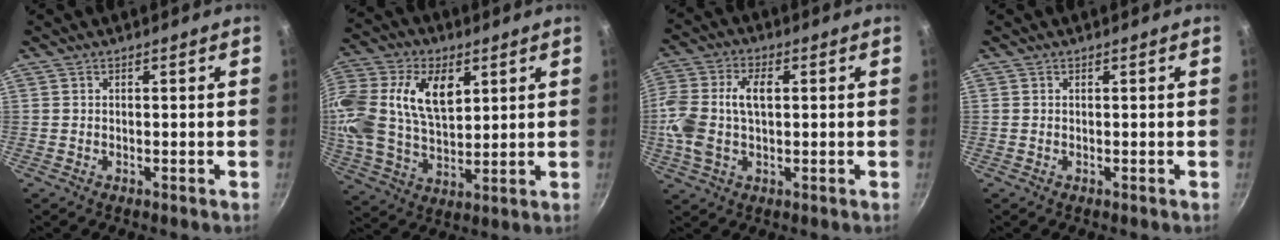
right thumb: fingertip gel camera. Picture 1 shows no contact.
{"total": 23.7, "force": [7.1, 15.4, 16.5], "torque": [-0.361, 0.021, 0.127]}
{"total": 11.4, "force": [0.6, 6.6, 9.2], "torque": [-0.186, 0.020, 0.002]}
{"total": 0.0}